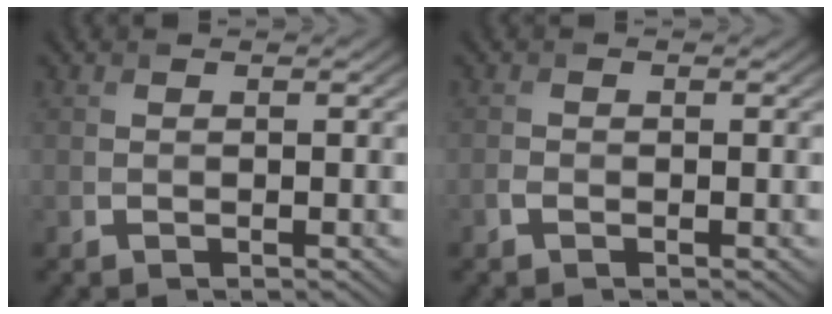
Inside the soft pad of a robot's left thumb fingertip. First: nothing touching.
{"total": 0.9, "force": [-0.7, 0.5, 0.4], "torque": [-0.013, -0.002, -0.013]}